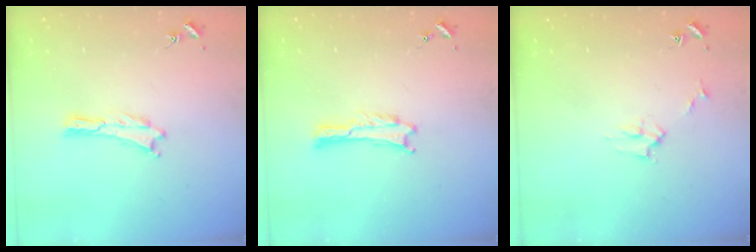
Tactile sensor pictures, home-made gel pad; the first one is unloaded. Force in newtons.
{"total": 0.0}
{"total": 2.7, "press": 2.7, "slide": 0.3}